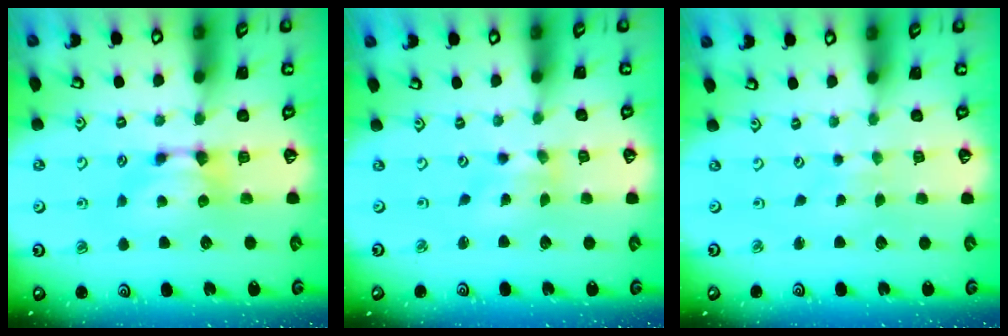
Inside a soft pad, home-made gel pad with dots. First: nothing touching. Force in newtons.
{"total": 2.6, "press": 2.5, "slide": 0.9}
{"total": 5.1, "press": 5.1, "slide": 0.2}